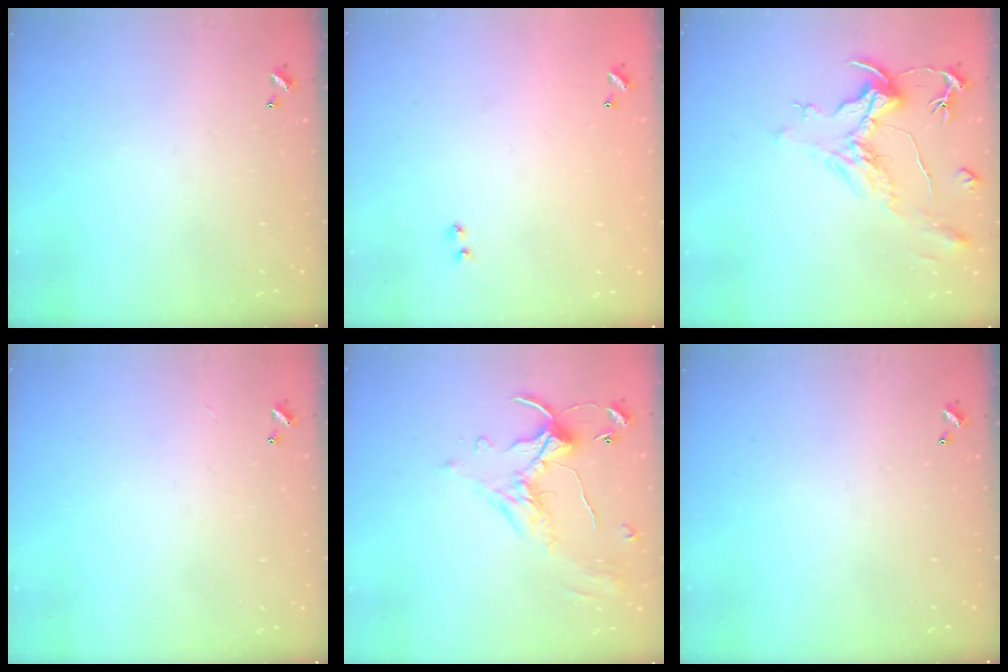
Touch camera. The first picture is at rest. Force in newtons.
{"total": 8.9, "press": 8.9, "slide": 0.4}
{"total": 2.1, "press": 1.7, "slide": 1.3}
{"total": 2.6, "press": 2.6, "slide": 0.3}
{"total": 1.1, "press": 0.5, "slide": 1.0}
{"total": 0.0}